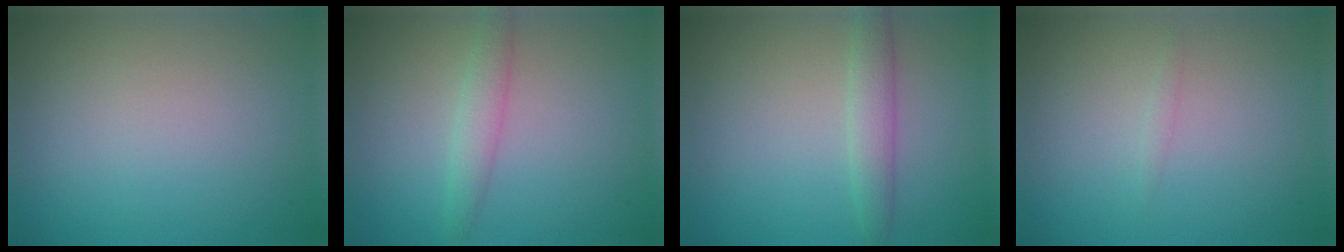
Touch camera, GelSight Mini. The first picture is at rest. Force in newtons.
{"total": 2.0, "press": 2.0, "slide": 0.0}
{"total": 2.2, "press": 2.2, "slide": 0.0}
{"total": 0.6, "press": 0.6, "slide": 0.1}